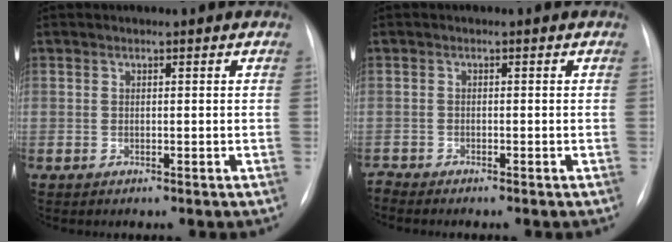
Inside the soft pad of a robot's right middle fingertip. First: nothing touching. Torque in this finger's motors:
{"motor_torque": [-0.27, 0.05, -0.01, -0.01]}